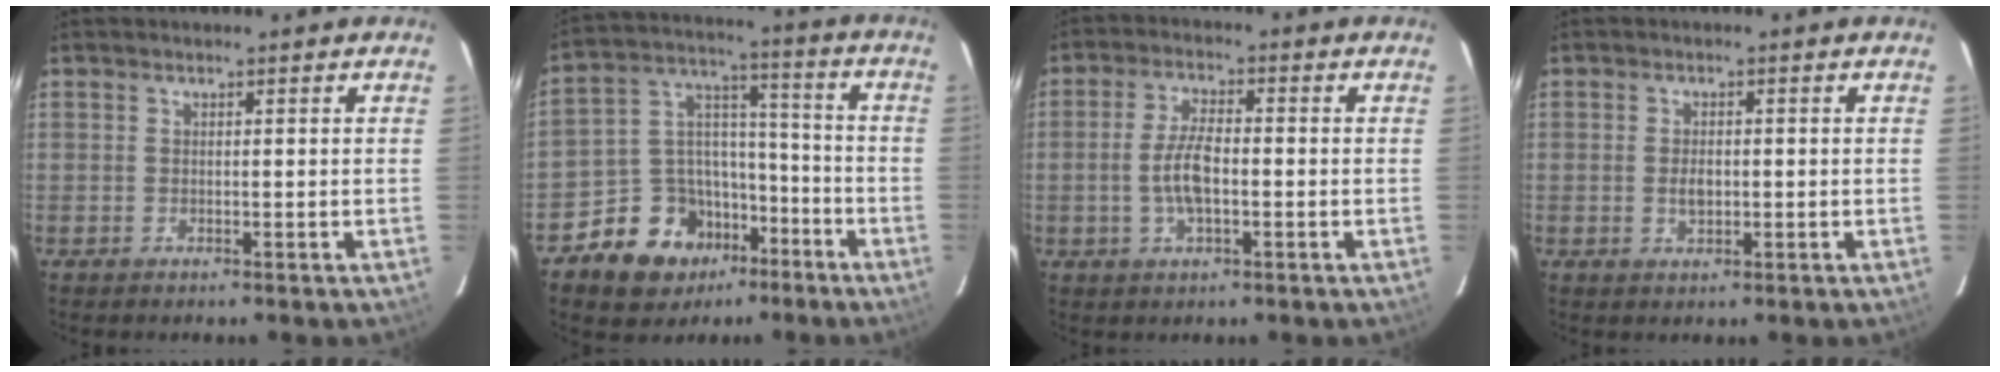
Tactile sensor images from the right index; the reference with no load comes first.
{"total": 13.9, "force": [-8.6, 10.1, 4.3], "torque": [-0.099, 0.057, -0.130]}
{"total": 6.3, "force": [-1.3, 2.4, 5.7], "torque": [-0.117, 0.004, -0.024]}
{"total": 2.5, "force": [-0.4, 1.6, 1.9], "torque": [-0.032, 0.001, -0.005]}